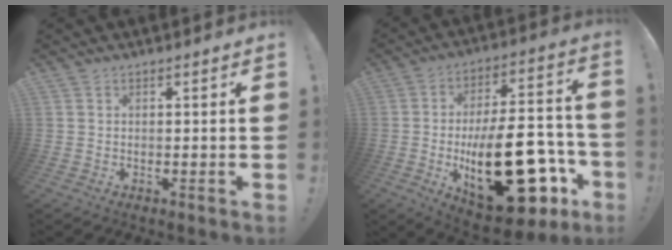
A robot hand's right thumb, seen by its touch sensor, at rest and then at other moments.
{"total": 29.7, "force": [-7.6, 13.5, 25.3], "torque": [-0.423, 0.049, -0.103]}